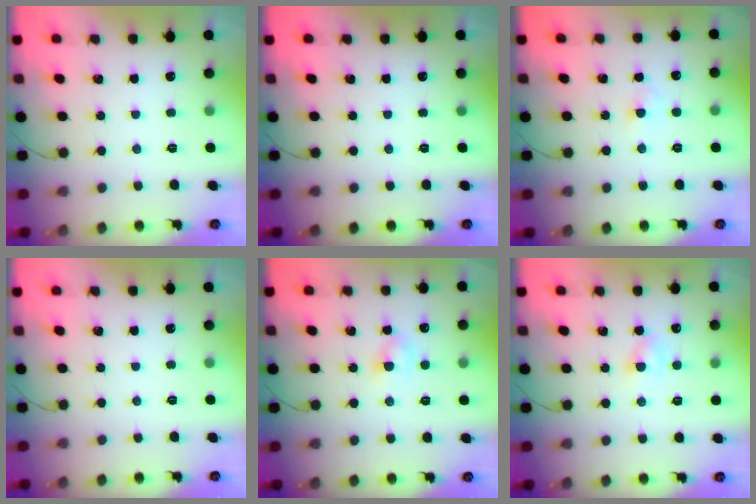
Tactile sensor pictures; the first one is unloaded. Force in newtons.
{"total": 0.0}
{"total": 2.1, "press": 1.9, "slide": 0.9}
{"total": 0.0}
{"total": 2.2, "press": 2.1, "slide": 0.9}
{"total": 1.4, "press": 1.1, "slide": 0.8}